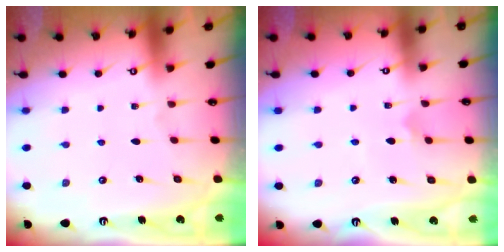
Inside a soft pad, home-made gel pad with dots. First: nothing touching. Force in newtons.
{"total": 3.3, "press": 3.3, "slide": 0.3}